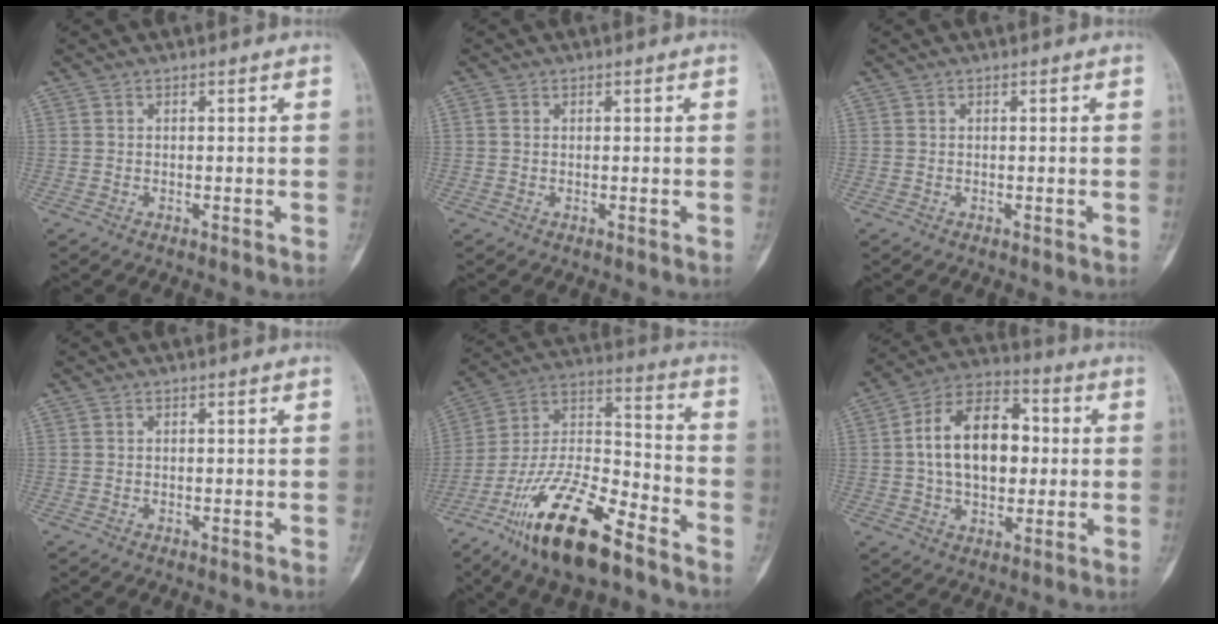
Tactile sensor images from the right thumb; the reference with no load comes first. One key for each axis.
{"total": 1.0, "fx": 0.2, "fy": 0.7, "fz": 0.7, "tx": -0.017, "ty": 0.002, "tz": 0.006}
{"total": 0.0}
{"total": 0.0}
{"total": 21.2, "fx": -13.8, "fy": 6.9, "fz": 14.6, "tx": -0.279, "ty": 0.071, "tz": -0.251}
{"total": 16.8, "fx": 1.3, "fy": 10.5, "fz": 13.0, "tx": -0.193, "ty": 0.024, "tz": 0.016}